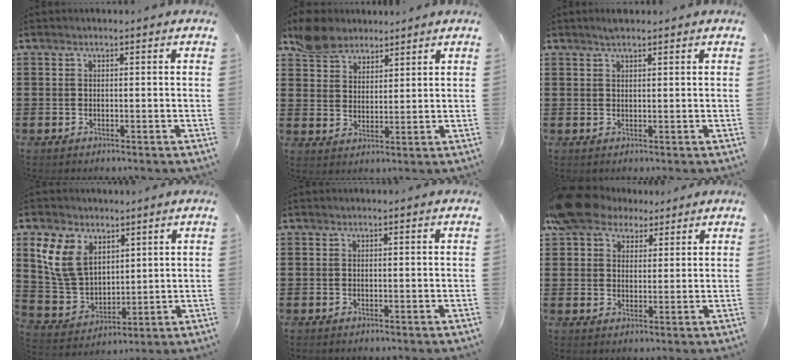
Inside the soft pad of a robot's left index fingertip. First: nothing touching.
{"total": 5.8, "force": [4.9, 3.0, 0.9], "torque": [-0.041, 0.004, 0.096]}
{"total": 1.6, "force": [1.4, 0.2, 0.8], "torque": [-0.017, 0.001, 0.026]}
{"total": 10.0, "force": [5.0, 6.8, 5.3], "torque": [-0.140, 0.007, 0.097]}
{"total": 0.0}
{"total": 8.2, "force": [5.8, 4.8, 3.4], "torque": [-0.085, 0.010, 0.111]}